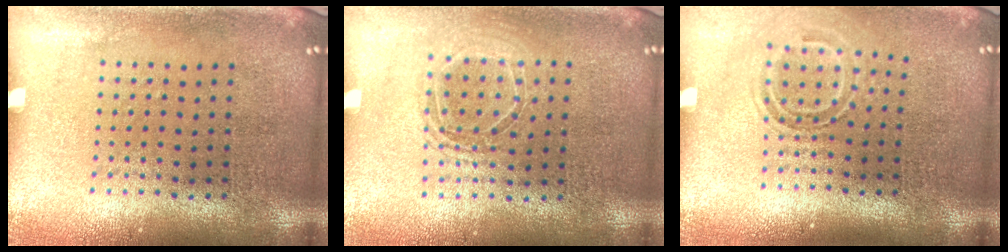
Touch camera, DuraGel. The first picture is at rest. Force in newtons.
{"total": 1.5, "press": 1.4, "slide": 0.7}
{"total": 1.6, "press": 1.0, "slide": 1.2}